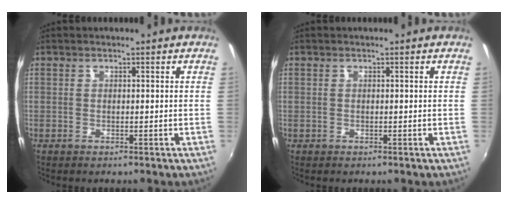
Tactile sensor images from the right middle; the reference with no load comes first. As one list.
[{"total": 0.0}]